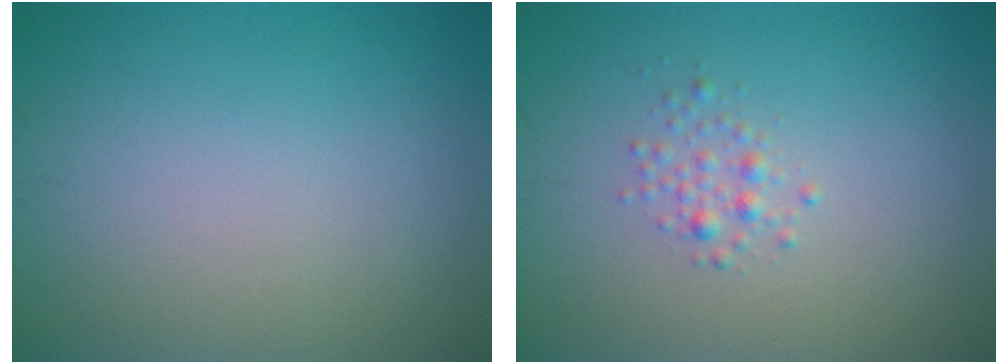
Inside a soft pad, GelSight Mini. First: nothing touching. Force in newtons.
{"total": 1.3, "press": 1.3, "slide": 0.0}